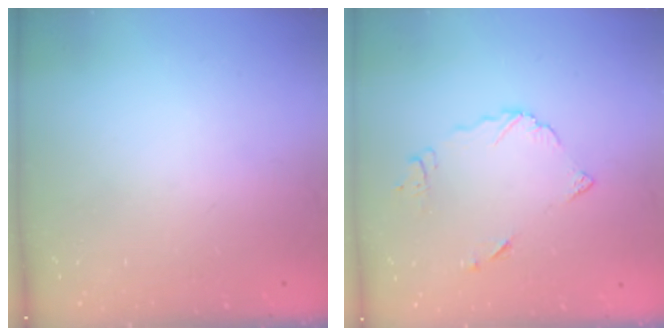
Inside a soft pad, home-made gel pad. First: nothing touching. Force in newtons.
{"total": 6.9, "press": 6.9, "slide": 0.1}